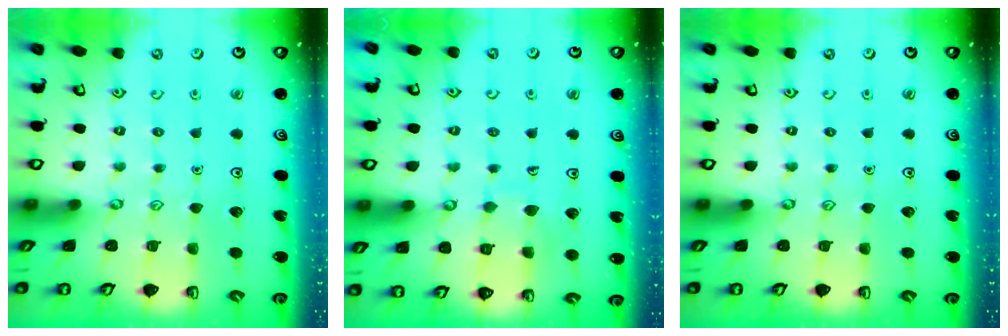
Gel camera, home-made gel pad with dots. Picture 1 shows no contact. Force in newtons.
{"total": 6.9, "press": 6.9, "slide": 0.7}
{"total": 0.0}